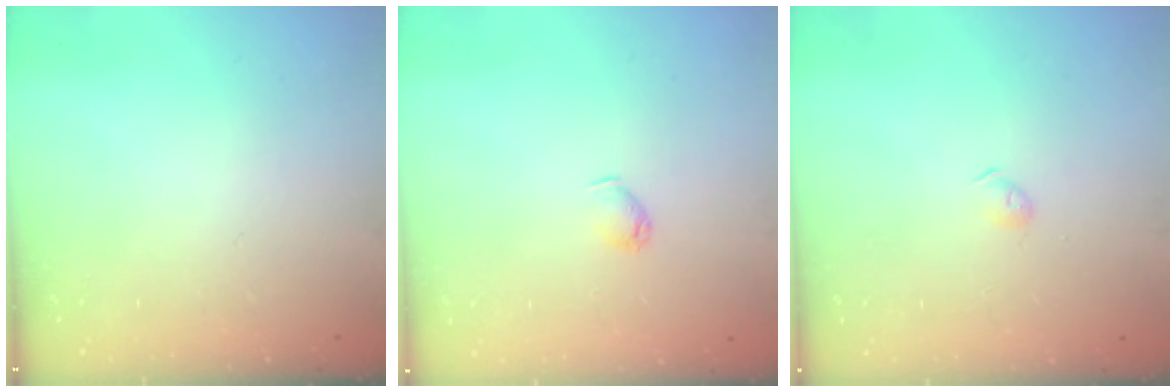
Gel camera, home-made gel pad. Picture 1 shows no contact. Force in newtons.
{"total": 3.1, "press": 3.0, "slide": 0.6}
{"total": 3.2, "press": 3.2, "slide": 0.6}